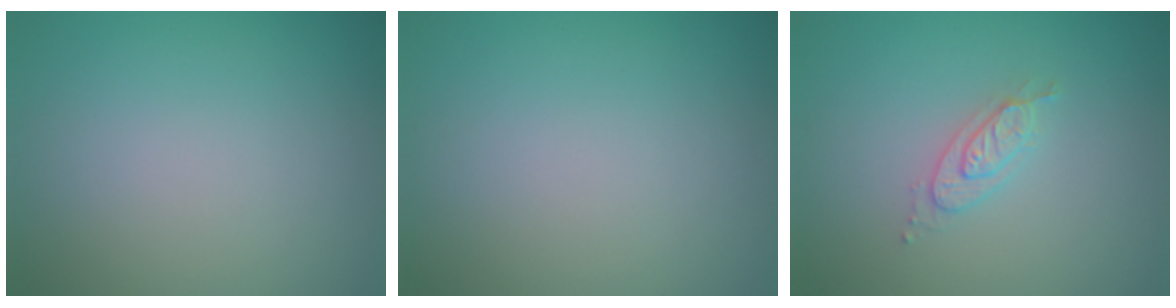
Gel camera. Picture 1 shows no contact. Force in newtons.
{"total": 0.0}
{"total": 2.2, "press": 2.2, "slide": 0.3}